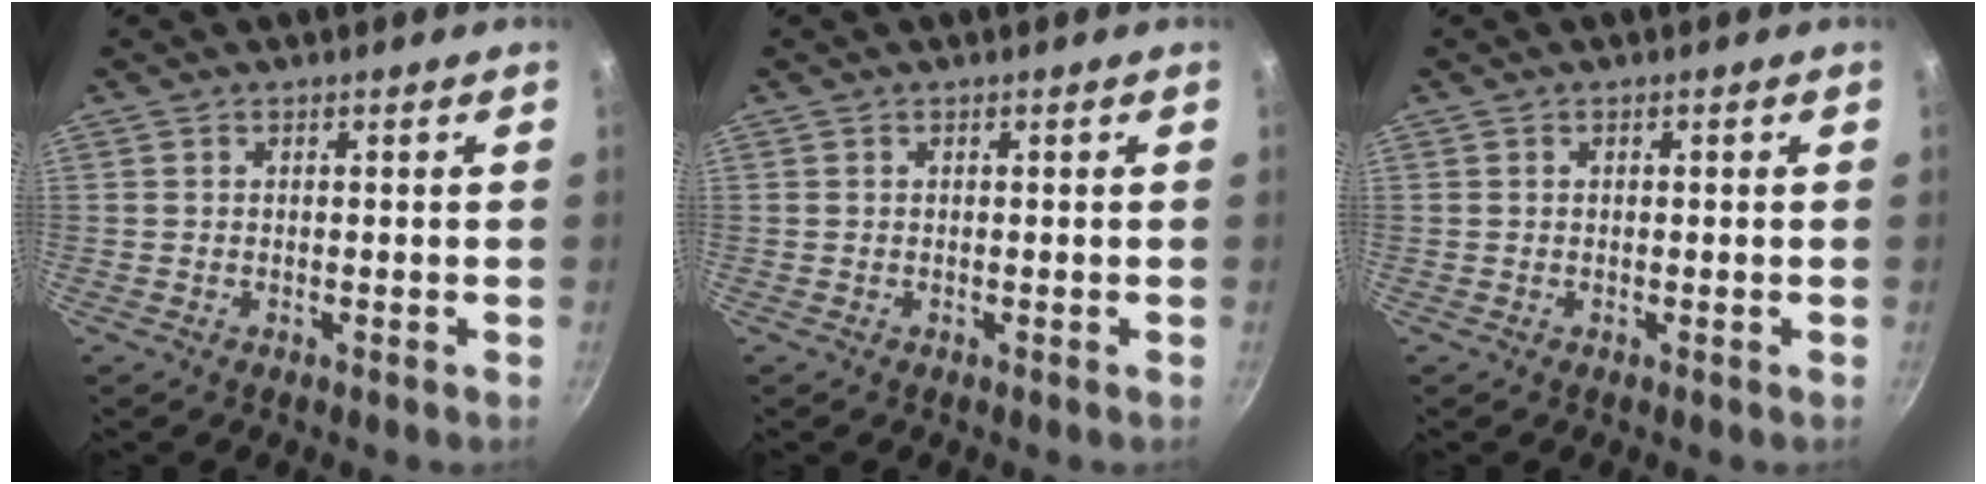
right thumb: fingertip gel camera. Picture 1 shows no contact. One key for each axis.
{"total": 0.0}
{"total": 0.0}